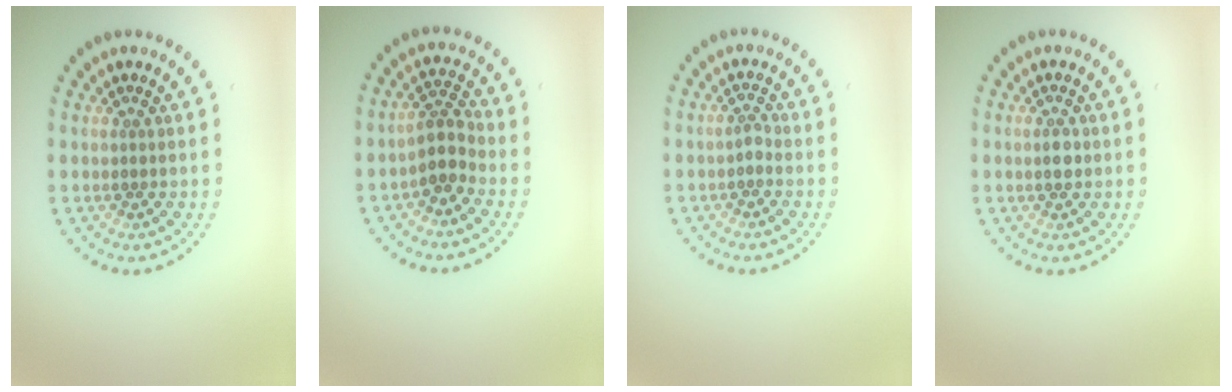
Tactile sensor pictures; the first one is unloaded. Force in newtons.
{"total": 2.8, "press": 2.2, "slide": 1.6}
{"total": 0.9, "press": 0.7, "slide": 0.6}
{"total": 1.5, "press": 1.5, "slide": 0.3}